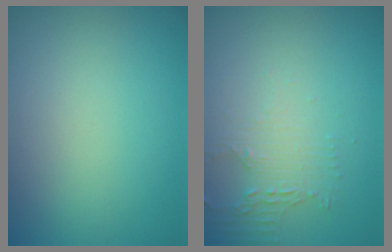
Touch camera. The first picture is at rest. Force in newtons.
{"total": 2.1, "press": 1.6, "slide": 1.4}